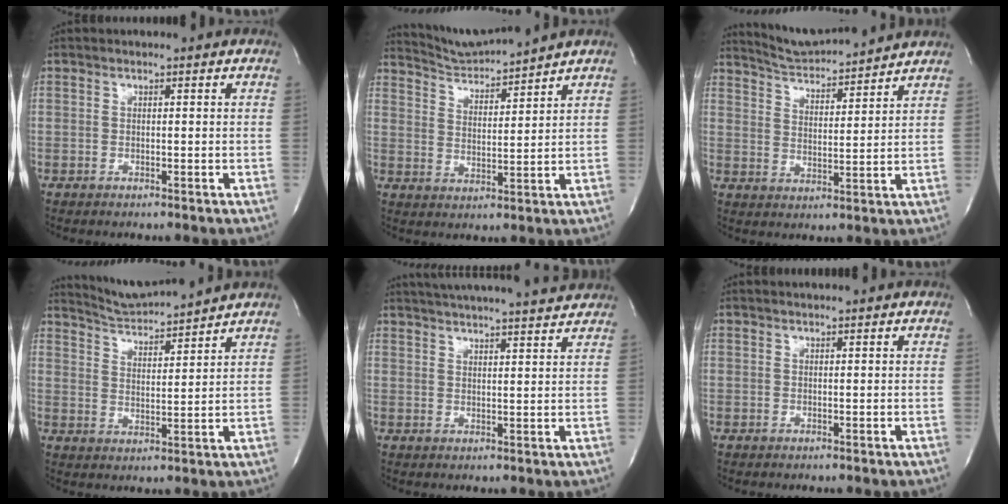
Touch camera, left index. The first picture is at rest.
{"total": 6.0, "force": [5.8, -1.6, 0.3], "torque": [-0.017, -0.008, 0.119]}
{"total": 10.1, "force": [9.7, 0.2, 2.6], "torque": [-0.051, 0.007, 0.158]}
{"total": 7.9, "force": [7.7, -0.9, 1.7], "torque": [-0.042, 0.003, 0.138]}
{"total": 16.9, "force": [15.6, 1.0, 6.4], "torque": [-0.106, 0.009, 0.208]}
{"total": 0.7, "force": [0.4, -0.1, 0.6], "torque": [-0.003, 0.012, 0.008]}